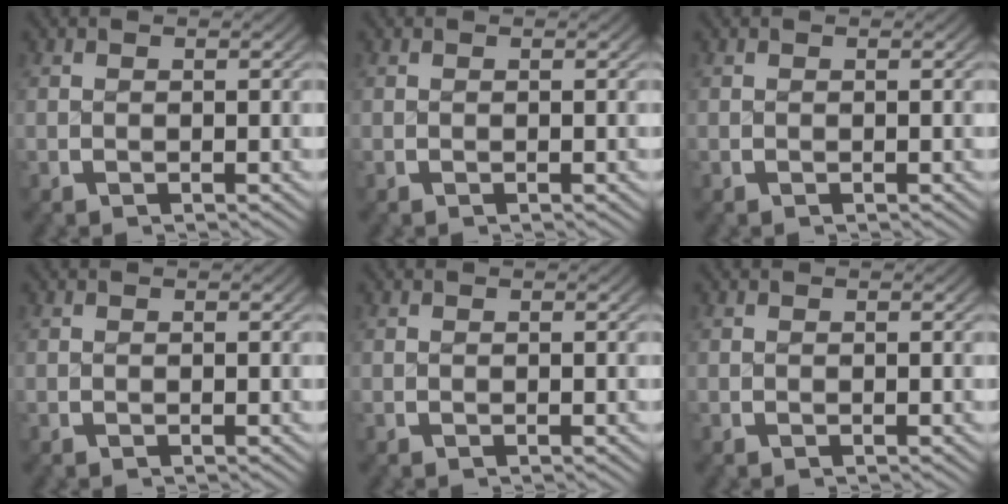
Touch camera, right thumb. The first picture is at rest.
{"total": 0.0}
{"total": 0.0}
{"total": 0.0}
{"total": 0.0}
{"total": 0.0}